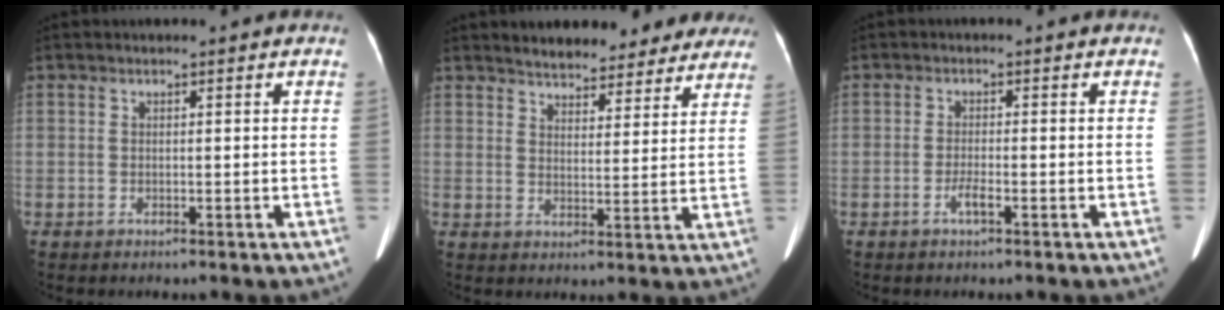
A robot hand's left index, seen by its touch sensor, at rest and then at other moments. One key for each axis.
{"total": 15.0, "fx": 13.2, "fy": 4.8, "fz": 5.2, "tx": -0.047, "ty": -0.011, "tz": 0.156}
{"total": 1.9, "fx": -1.5, "fy": 0.1, "fz": 1.1, "tx": -0.021, "ty": -0.018, "tz": -0.029}